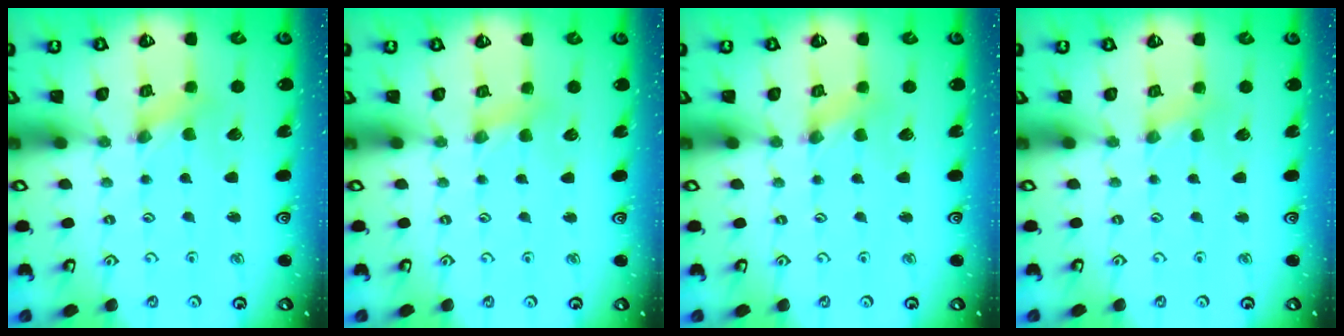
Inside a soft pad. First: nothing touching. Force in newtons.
{"total": 3.0, "press": 2.9, "slide": 0.4}
{"total": 0.0}
{"total": 2.2, "press": 2.2, "slide": 0.4}